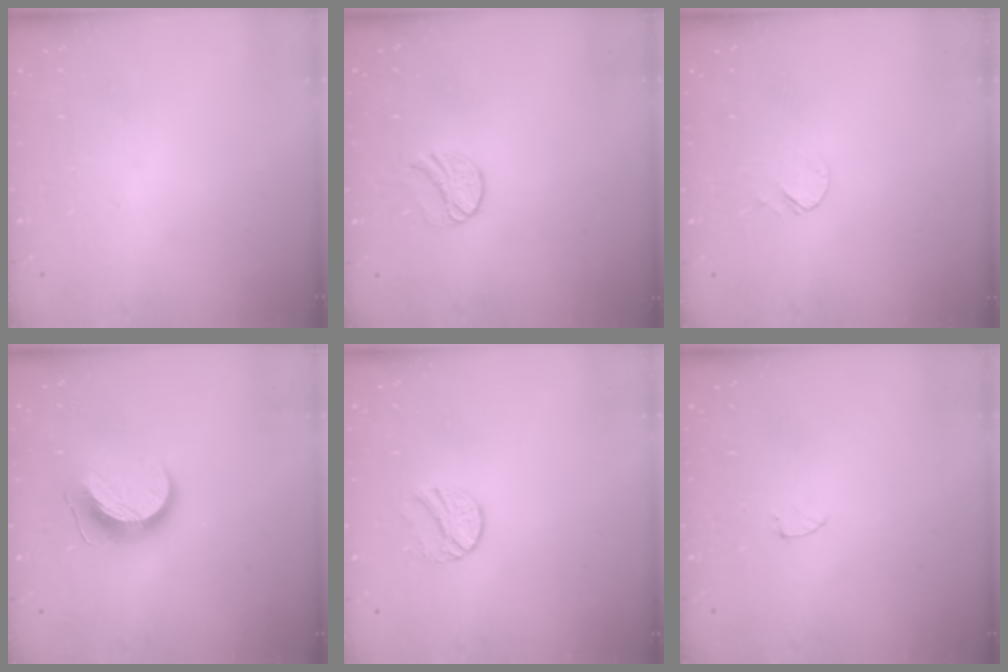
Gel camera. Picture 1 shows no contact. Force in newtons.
{"total": 8.6, "press": 8.5, "slide": 0.9}
{"total": 4.0, "press": 3.9, "slide": 0.5}
{"total": 12.4, "press": 12.4, "slide": 0.1}
{"total": 8.5, "press": 8.5, "slide": 0.4}
{"total": 2.6, "press": 2.6, "slide": 0.2}